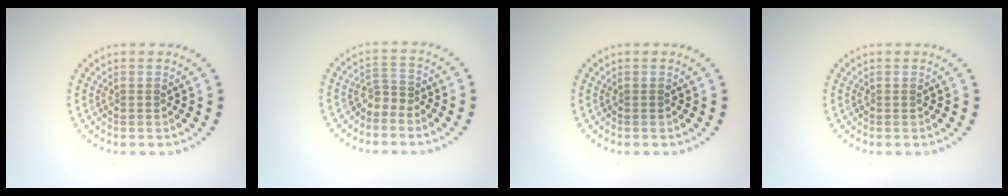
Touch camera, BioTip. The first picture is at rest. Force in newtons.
{"total": 1.6, "press": 1.1, "slide": 1.2}
{"total": 0.0}
{"total": 0.0}